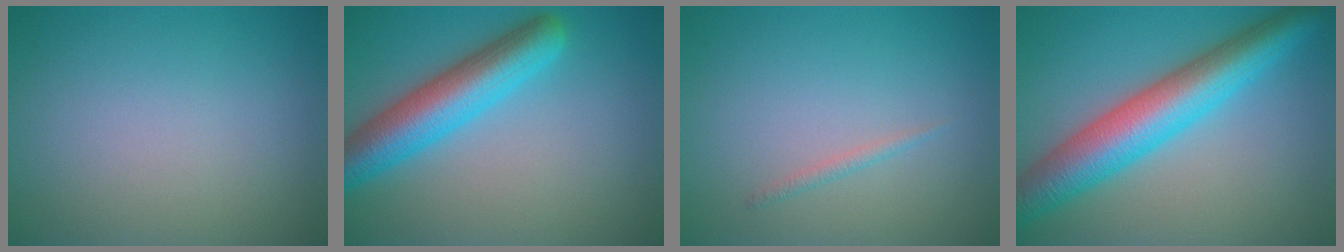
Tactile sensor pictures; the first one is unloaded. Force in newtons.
{"total": 6.6, "press": 6.5, "slide": 0.2}
{"total": 0.7, "press": 0.7, "slide": 0.1}
{"total": 8.4, "press": 8.4, "slide": 0.1}